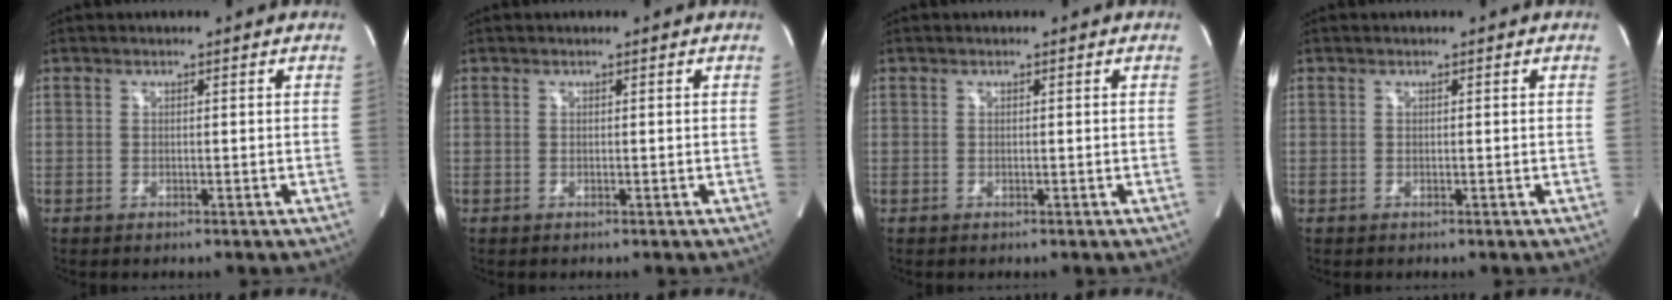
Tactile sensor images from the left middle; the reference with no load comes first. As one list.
[{"total": 0.0}, {"total": 0.0}, {"total": 0.0}]